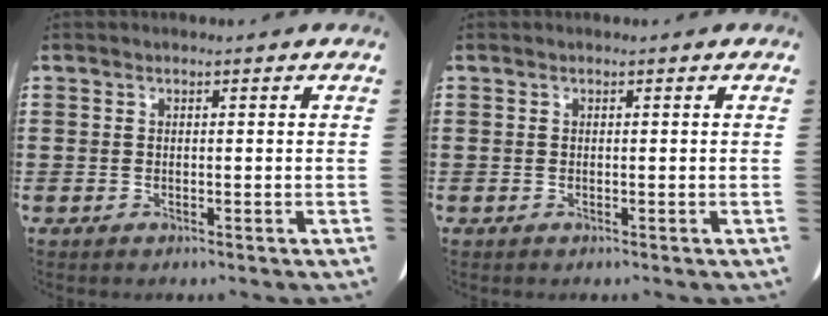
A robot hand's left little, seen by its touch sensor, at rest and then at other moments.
{"total": 0.0}